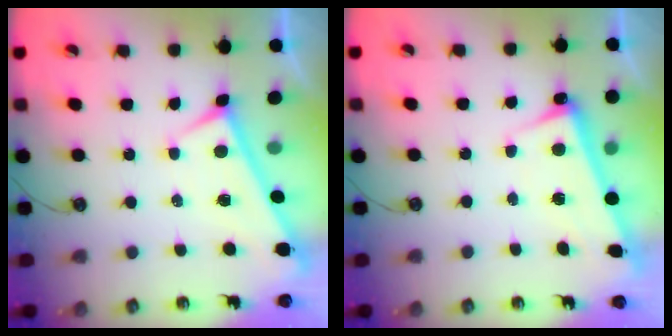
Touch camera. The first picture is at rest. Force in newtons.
{"total": 2.7, "press": 2.7, "slide": 0.6}